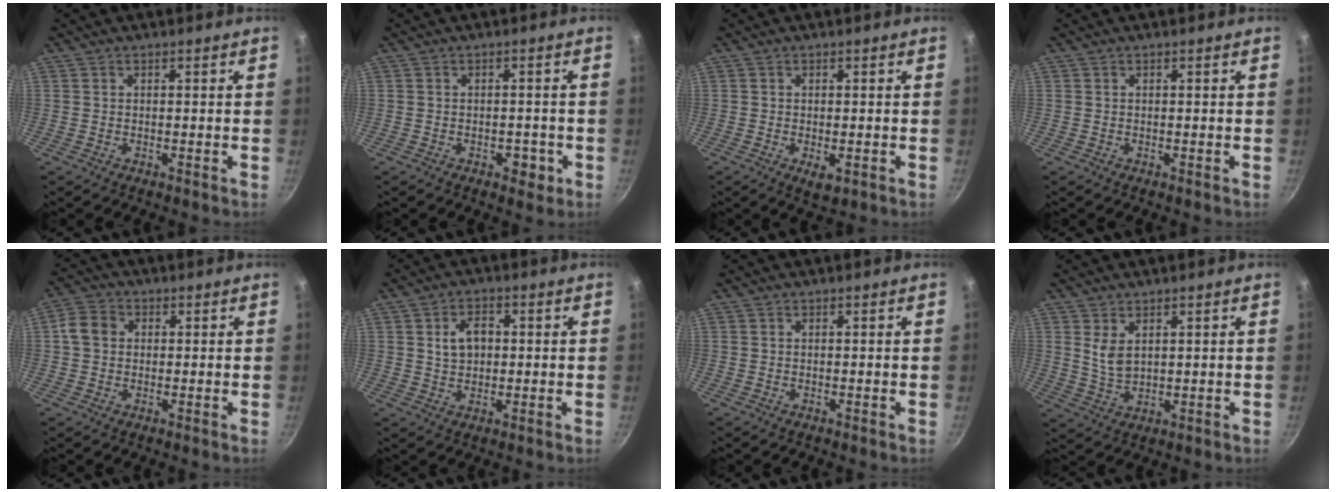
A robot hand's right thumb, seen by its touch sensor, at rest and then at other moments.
{"total": 3.0, "force": [-1.3, 1.8, 2.0], "torque": [-0.011, 0.009, -0.016]}
{"total": 2.6, "force": [-0.8, 1.2, 2.2], "torque": [-0.035, -0.005, -0.009]}
{"total": 0.0}
{"total": 5.0, "force": [0.5, 4.1, 2.8], "torque": [-0.047, 0.013, 0.004]}
{"total": 5.3, "force": [0.9, 3.7, 3.7], "torque": [-0.050, 0.005, 0.015]}
{"total": 0.0}
{"total": 4.4, "force": [1.7, 2.4, 3.2], "torque": [-0.057, -0.014, 0.044]}